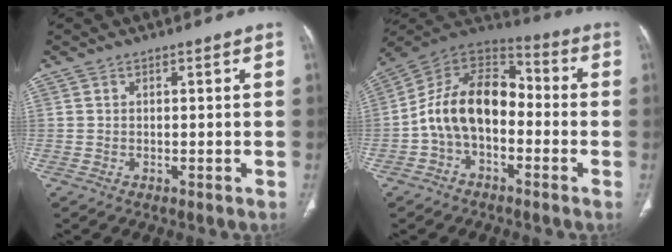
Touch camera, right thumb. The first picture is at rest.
{"total": 14.7, "force": [-2.6, 9.5, 10.9], "torque": [-0.172, 0.059, -0.058]}